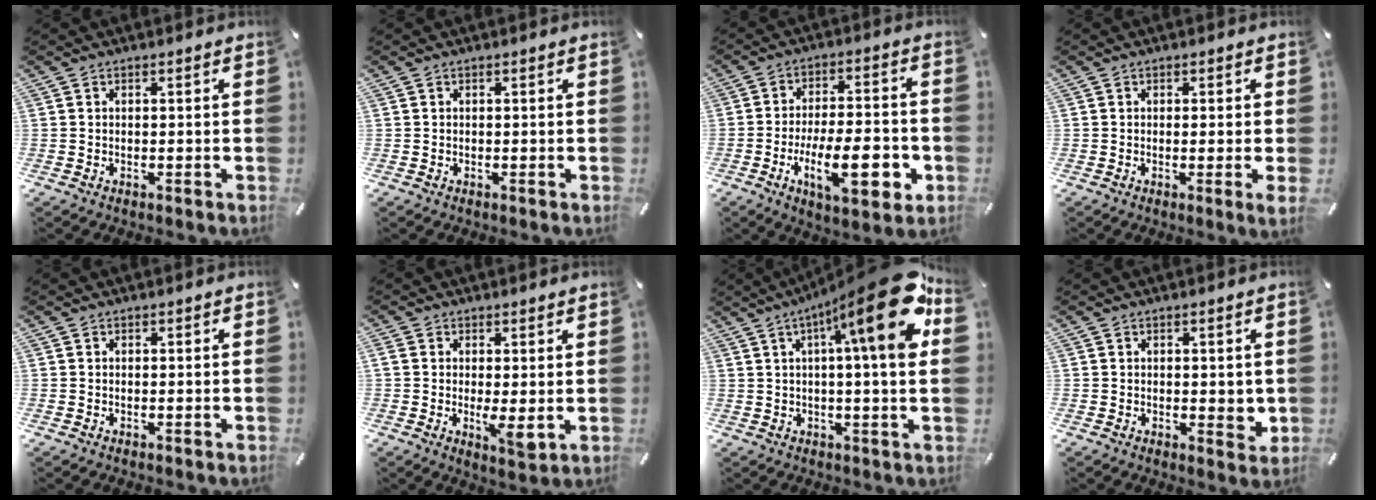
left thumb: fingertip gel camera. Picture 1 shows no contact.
{"total": 0.0}
{"total": 17.2, "force": [-5.3, 6.5, 15.0], "torque": [-0.237, 0.003, -0.080]}
{"total": 3.0, "force": [-0.1, -0.2, 3.0], "torque": [-0.050, -0.011, -0.001]}
{"total": 0.0}
{"total": 5.3, "force": [-0.1, 1.6, 5.1], "torque": [-0.084, -0.016, 0.005]}
{"total": 20.9, "force": [7.0, 2.6, 19.5], "torque": [-0.281, -0.046, 0.087]}
{"total": 3.8, "force": [0.1, 1.9, 3.3], "torque": [-0.034, -0.005, 0.000]}